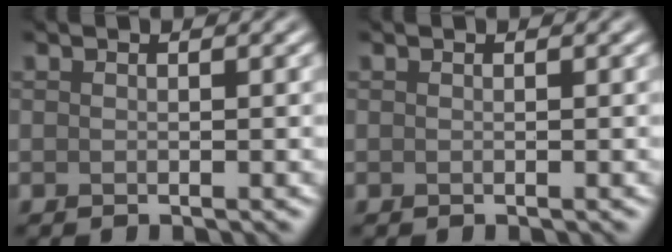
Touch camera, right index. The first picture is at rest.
{"total": 0.0}